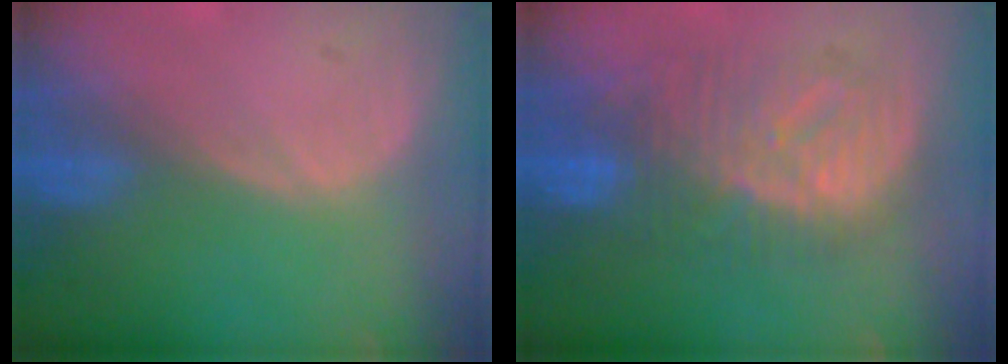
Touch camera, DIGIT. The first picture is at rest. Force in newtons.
{"total": 9.6, "press": 9.6, "slide": 0.5}